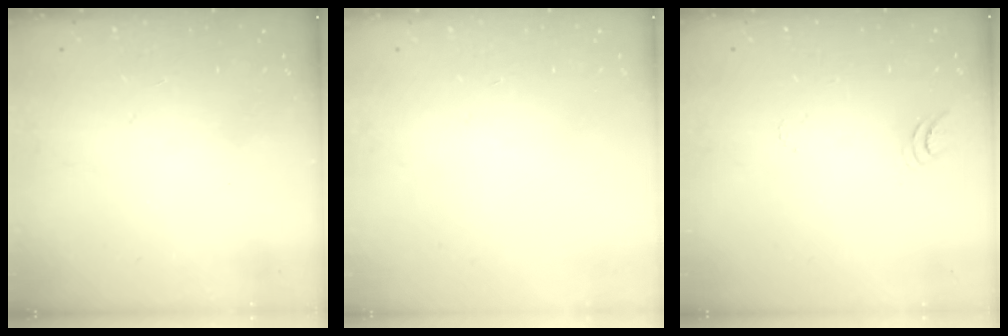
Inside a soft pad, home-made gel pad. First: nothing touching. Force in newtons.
{"total": 0.0}
{"total": 3.3, "press": 3.3, "slide": 0.3}